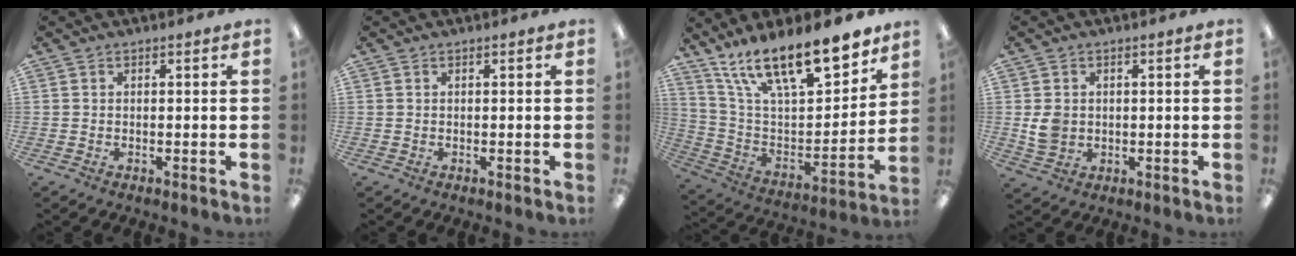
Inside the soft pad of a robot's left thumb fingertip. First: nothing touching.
{"total": 0.0}
{"total": 20.5, "force": [16.0, 6.5, 11.1], "torque": [-0.192, -0.104, 0.278]}
{"total": 5.0, "force": [0.3, 4.3, 2.6], "torque": [-0.040, 0.001, 0.006]}